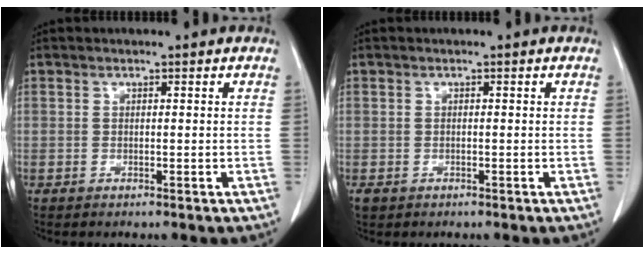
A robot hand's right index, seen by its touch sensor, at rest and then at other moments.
{"total": 2.1, "force": [-0.7, 1.7, 0.8], "torque": [-0.020, 0.001, -0.006]}